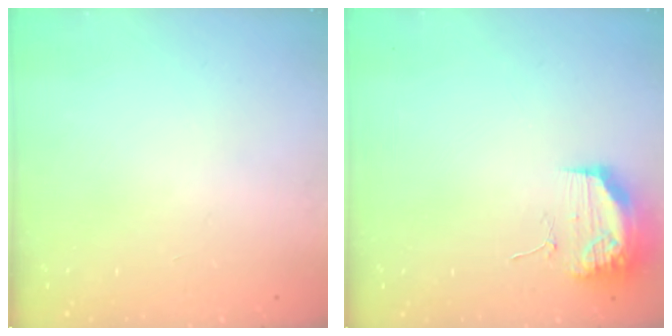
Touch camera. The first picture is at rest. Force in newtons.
{"total": 17.0, "press": 13.3, "slide": 10.6}